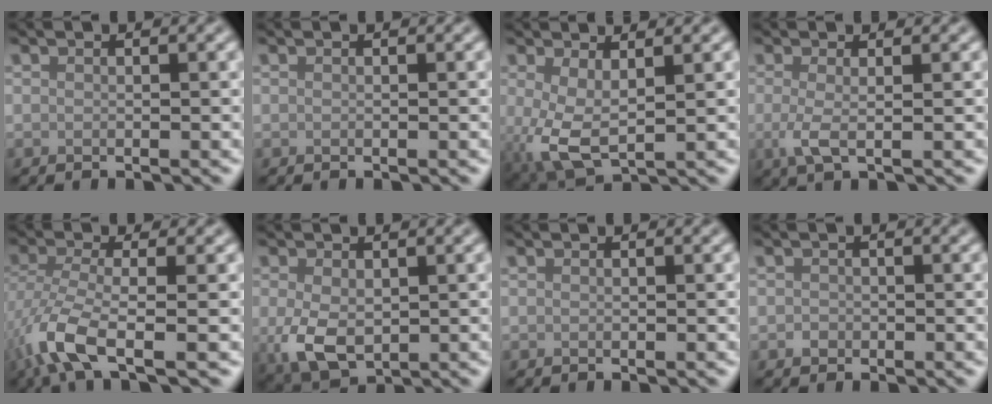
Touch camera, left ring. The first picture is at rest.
{"total": 0.0}
{"total": 4.3, "force": [0.1, 1.8, 3.8], "torque": [-0.093, -0.011, 0.004]}
{"total": 2.3, "force": [-0.2, 0.6, 2.2], "torque": [-0.044, -0.005, -0.005]}
{"total": 5.8, "force": [-2.7, 1.9, 4.8], "torque": [-0.119, -0.011, -0.064]}
{"total": 4.6, "force": [-0.5, 3.0, 3.5], "torque": [-0.081, -0.015, -0.002]}
{"total": 0.0}
{"total": 0.8, "force": [-0.3, 0.7, 0.1], "torque": [0.003, -0.003, -0.007]}